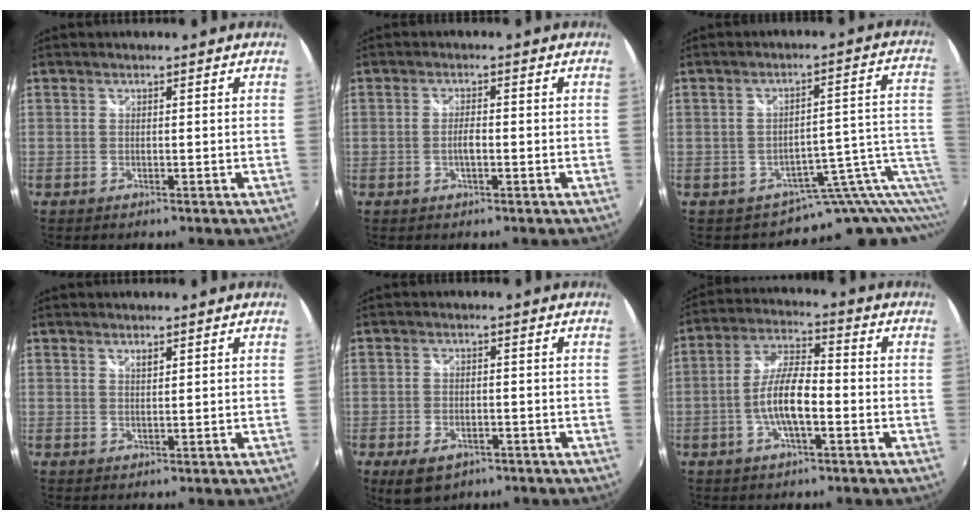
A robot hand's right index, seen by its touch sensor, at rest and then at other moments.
{"total": 2.1, "force": [-0.6, 0.7, 1.9], "torque": [-0.036, 0.002, -0.011]}
{"total": 7.7, "force": [-4.7, 3.6, 4.8], "torque": [-0.032, 0.021, -0.070]}
{"total": 1.1, "force": [0.9, 0.4, 0.5], "torque": [-0.005, 0.000, 0.015]}
{"total": 6.6, "force": [-3.9, 3.8, 3.7], "torque": [-0.087, -0.018, -0.061]}
{"total": 8.9, "force": [-2.7, 2.6, 8.0], "torque": [-0.164, 0.009, -0.050]}